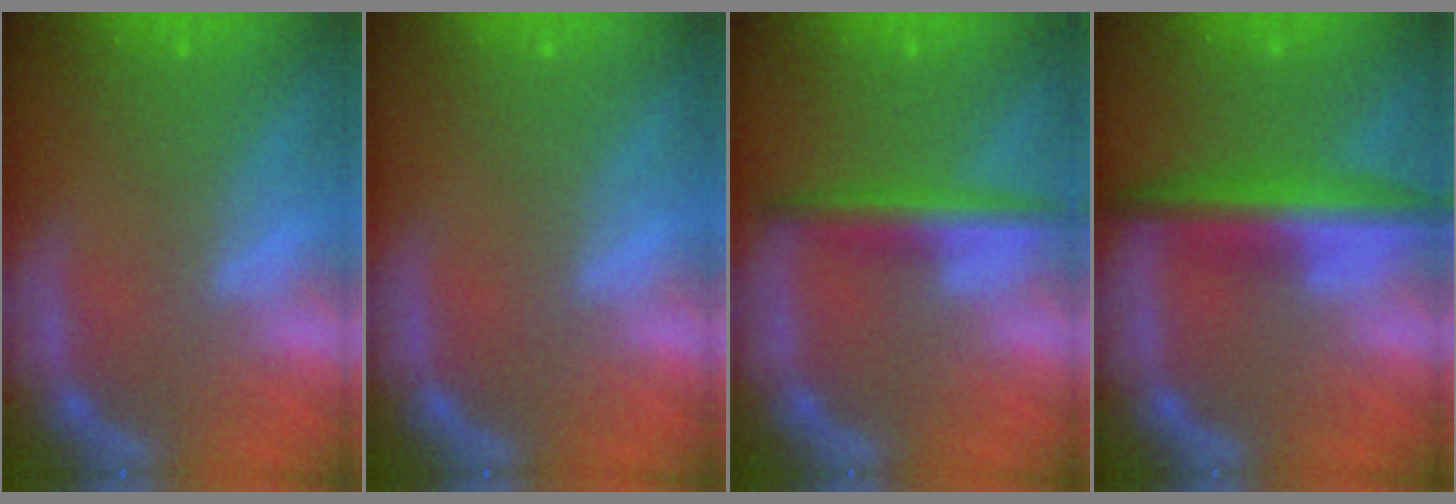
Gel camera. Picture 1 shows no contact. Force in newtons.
{"total": 0.0}
{"total": 4.0}
{"total": 6.0}